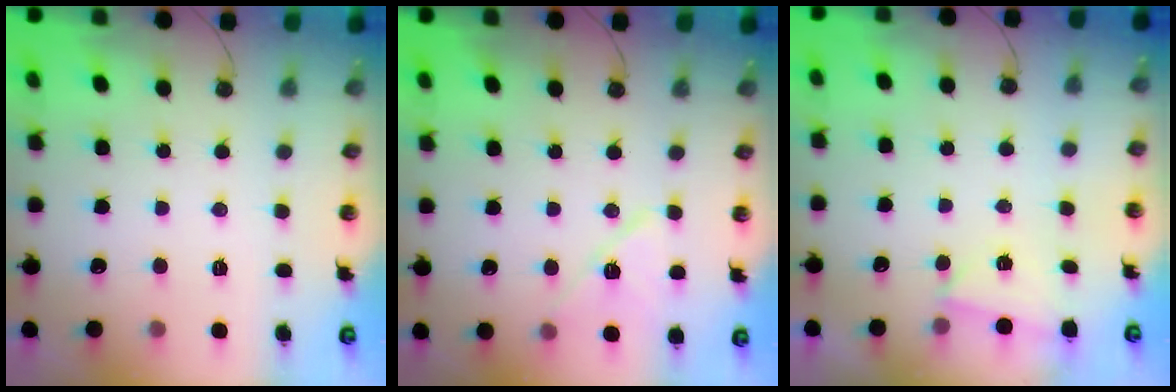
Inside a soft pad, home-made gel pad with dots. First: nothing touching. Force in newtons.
{"total": 9.5, "press": 9.4, "slide": 1.4}
{"total": 2.5, "press": 1.9, "slide": 1.7}